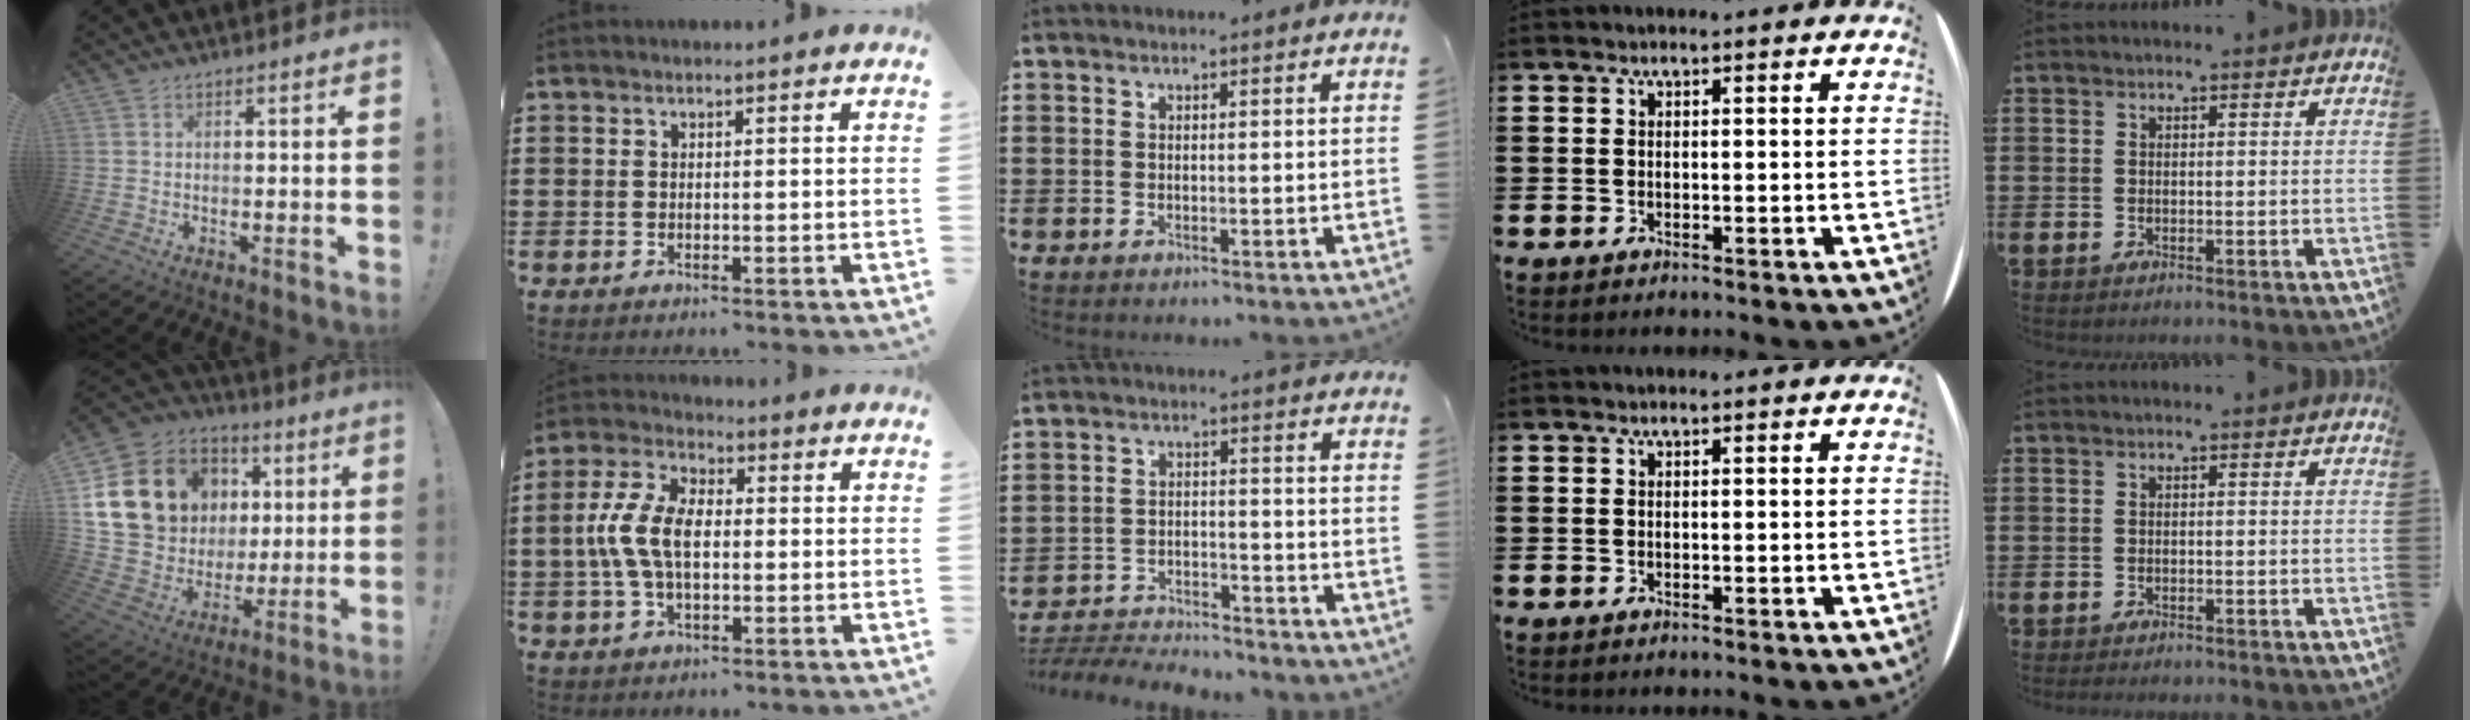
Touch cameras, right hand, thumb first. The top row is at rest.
{"thumb": {"total": 20.3, "force": [6.8, 16.3, 10.0], "torque": [-0.166, -0.019, 0.165]}, "index": {"total": 8.2, "force": [-0.6, 4.5, 6.8], "torque": [-0.167, 0.001, -0.020]}, "middle": {"total": 4.6, "force": [-4.5, 0.6, 0.7], "torque": [-0.022, 0.000, -0.094]}, "little": {"total": 0.7, "force": [-0.7, 0.0, 0.1], "torque": [-0.002, -0.003, -0.013]}}